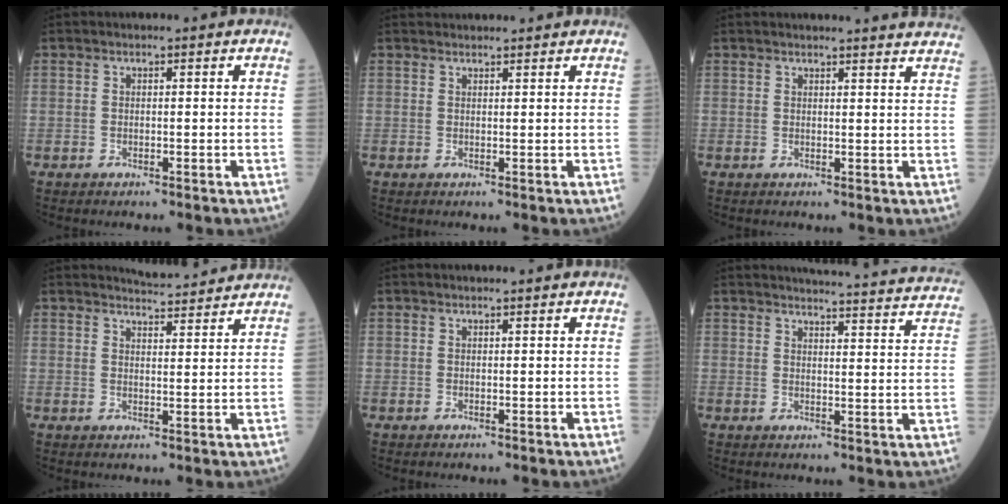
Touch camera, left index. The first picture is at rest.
{"total": 4.1, "force": [4.0, 0.3, 0.9], "torque": [-0.010, 0.031, 0.055]}
{"total": 11.9, "force": [11.6, 0.3, 2.7], "torque": [-0.019, -0.024, 0.109]}
{"total": 6.1, "force": [6.0, 0.3, 0.9], "torque": [-0.025, 0.006, 0.077]}
{"total": 0.9, "force": [0.9, 0.0, 0.3], "torque": [-0.006, 0.005, 0.013]}
{"total": 21.3, "force": [20.7, 0.7, 5.0], "torque": [-0.060, -0.070, 0.225]}